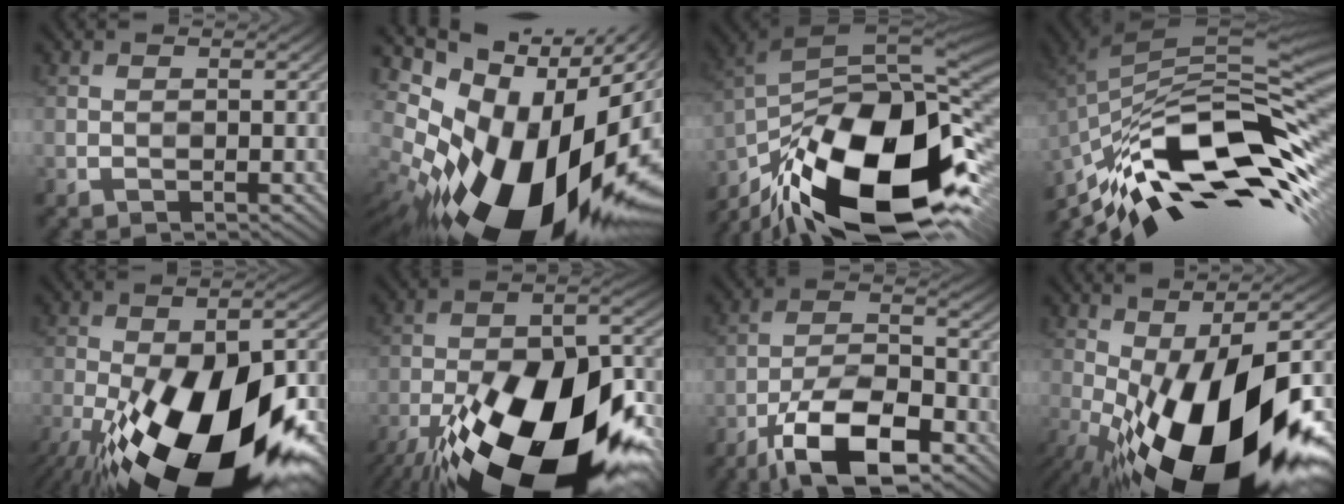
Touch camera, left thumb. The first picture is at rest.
{"total": 21.8, "force": [-3.1, 13.5, 16.8], "torque": [-0.271, -0.022, -0.046]}
{"total": 20.8, "force": [-10.9, 8.5, 15.6], "torque": [-0.300, -0.014, -0.178]}
{"total": 16.3, "force": [-8.1, 5.1, 13.2], "torque": [-0.259, -0.004, -0.158]}
{"total": 22.6, "force": [-10.5, 10.1, 17.3], "torque": [-0.321, -0.075, -0.144]}
{"total": 23.0, "force": [-12.6, 8.8, 17.1], "torque": [-0.331, -0.053, -0.192]}
{"total": 13.6, "force": [-8.4, 5.1, 9.4], "torque": [-0.173, -0.003, -0.167]}
{"total": 22.6, "force": [-8.2, 9.9, 18.6], "torque": [-0.335, -0.043, -0.114]}